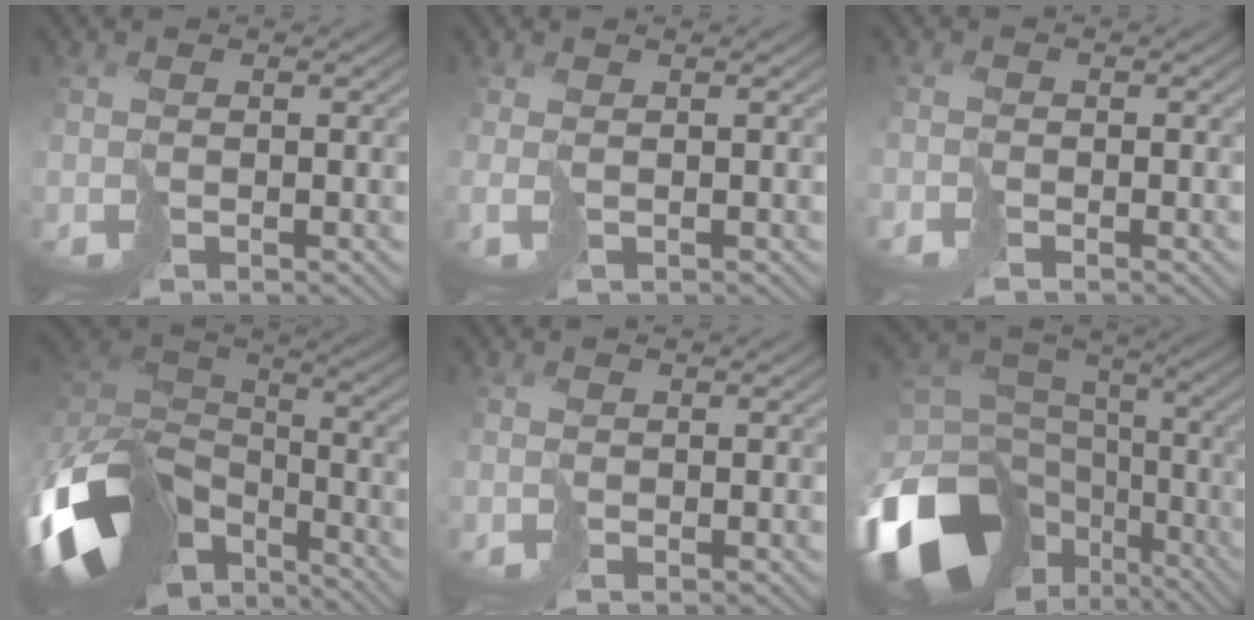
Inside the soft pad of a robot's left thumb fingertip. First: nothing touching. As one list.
[{"total": 1.2, "force": [0.0, 0.3, 1.2], "torque": [-0.027, 0.000, 0.000]}, {"total": 1.2, "force": [-1.1, 0.3, 0.4], "torque": [-0.010, -0.004, -0.026]}, {"total": 15.0, "force": [-7.4, 9.2, 9.2], "torque": [-0.263, -0.019, -0.121]}, {"total": 0.0}, {"total": 18.9, "force": [-8.4, 13.4, 10.4], "torque": [-0.263, -0.043, -0.116]}]